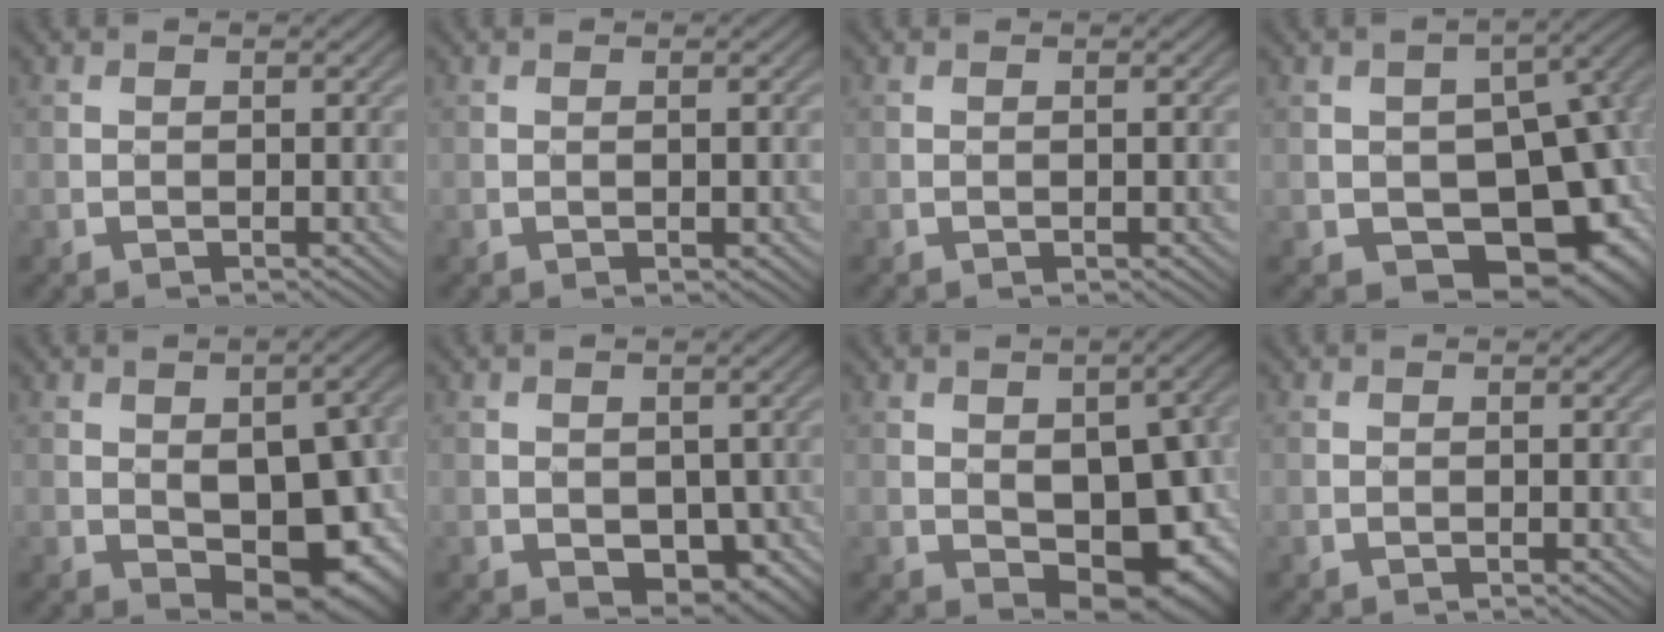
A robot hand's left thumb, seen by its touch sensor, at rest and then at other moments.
{"total": 0.8, "force": [-0.1, 0.2, 0.7], "torque": [-0.009, 0.002, 0.000]}
{"total": 0.0}
{"total": 16.5, "force": [-5.2, 11.2, 11.0], "torque": [-0.138, 0.008, -0.062]}
{"total": 13.7, "force": [-2.7, 7.6, 11.0], "torque": [-0.148, -0.029, -0.022]}
{"total": 5.8, "force": [-0.9, 4.2, 3.8], "torque": [-0.068, -0.032, -0.004]}
{"total": 12.4, "force": [-2.1, 7.2, 9.8], "torque": [-0.134, -0.029, -0.015]}
{"total": 0.0}